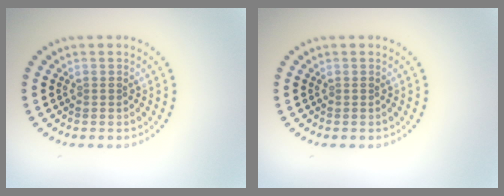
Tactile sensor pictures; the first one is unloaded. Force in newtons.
{"total": 0.0}